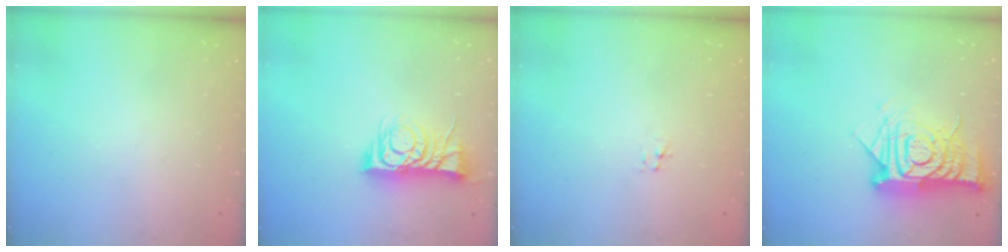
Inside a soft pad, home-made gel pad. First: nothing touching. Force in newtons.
{"total": 8.7, "press": 8.7, "slide": 0.2}
{"total": 1.9, "press": 1.9, "slide": 0.2}
{"total": 15.4, "press": 15.3, "slide": 1.6}